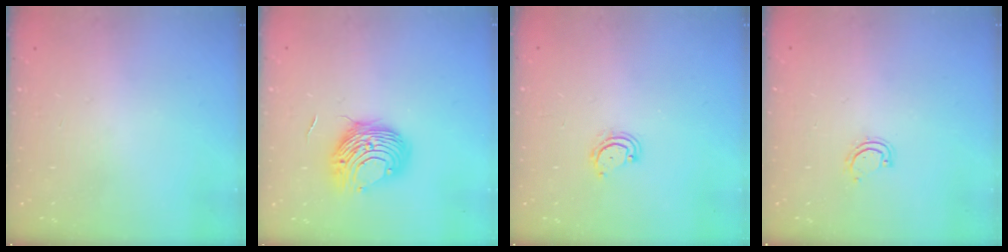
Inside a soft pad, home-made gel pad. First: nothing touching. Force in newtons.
{"total": 9.9, "press": 9.9, "slide": 0.7}
{"total": 4.0, "press": 4.0, "slide": 0.3}
{"total": 3.3, "press": 3.3, "slide": 0.2}